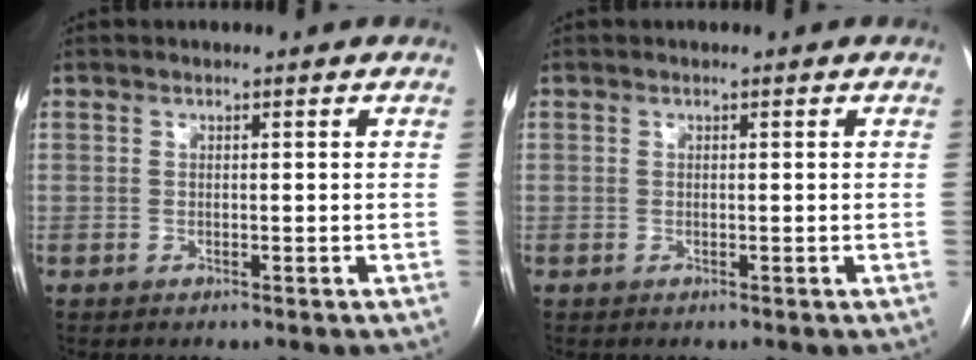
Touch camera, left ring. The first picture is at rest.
{"total": 0.0}